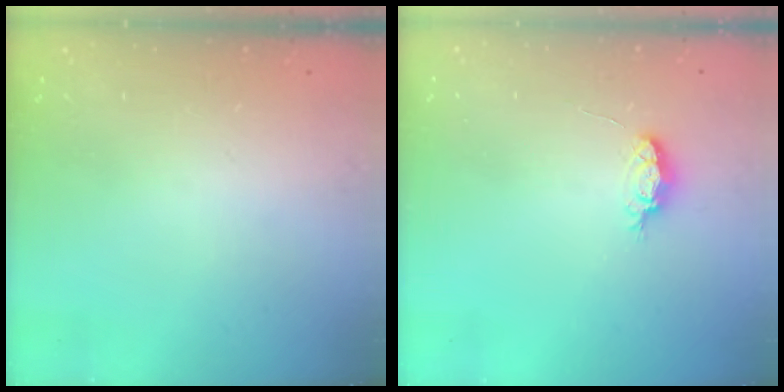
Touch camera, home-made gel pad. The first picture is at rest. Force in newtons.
{"total": 3.7, "press": 3.7, "slide": 0.5}